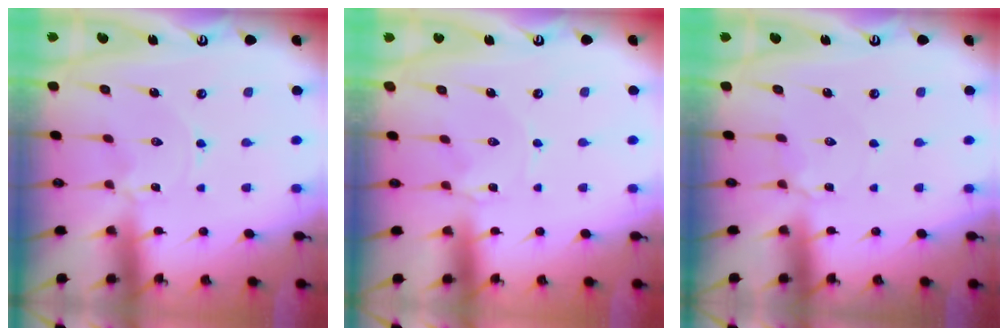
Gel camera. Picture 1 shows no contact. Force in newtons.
{"total": 1.1, "press": 1.1, "slide": 0.2}
{"total": 5.1, "press": 5.1, "slide": 0.6}